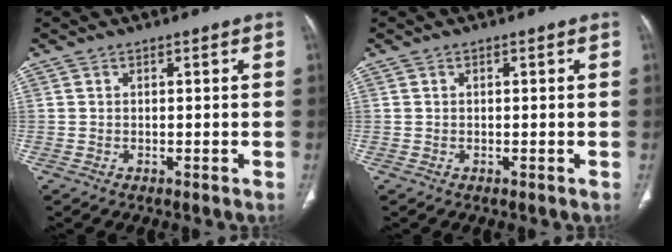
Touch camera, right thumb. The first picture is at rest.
{"total": 0.0}